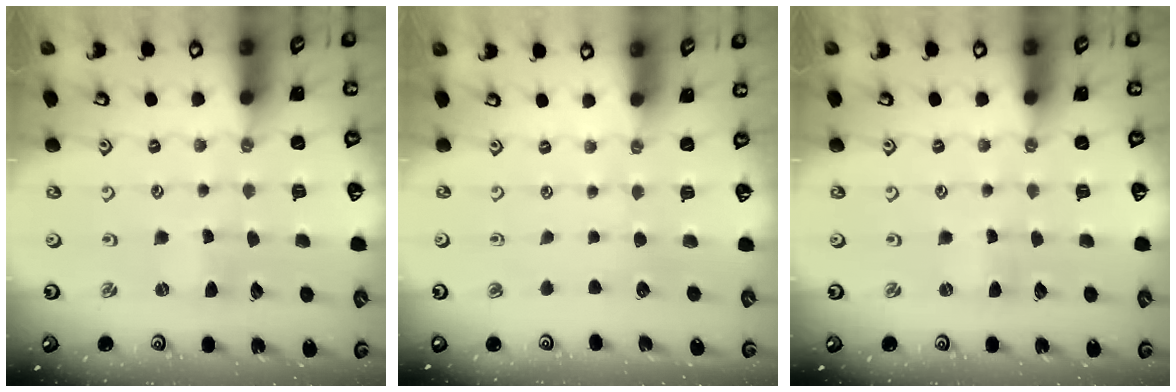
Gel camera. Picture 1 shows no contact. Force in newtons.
{"total": 0.0}
{"total": 0.0}